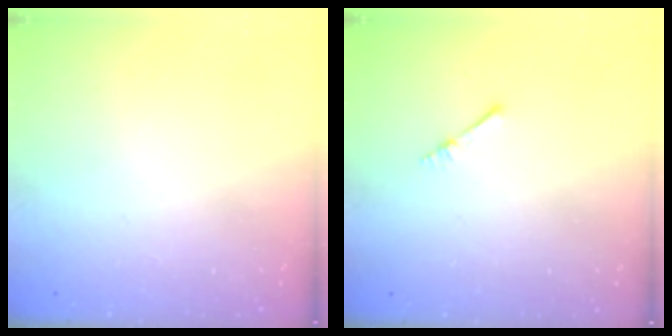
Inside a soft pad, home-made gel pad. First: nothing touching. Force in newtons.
{"total": 2.2, "press": 2.2, "slide": 0.3}